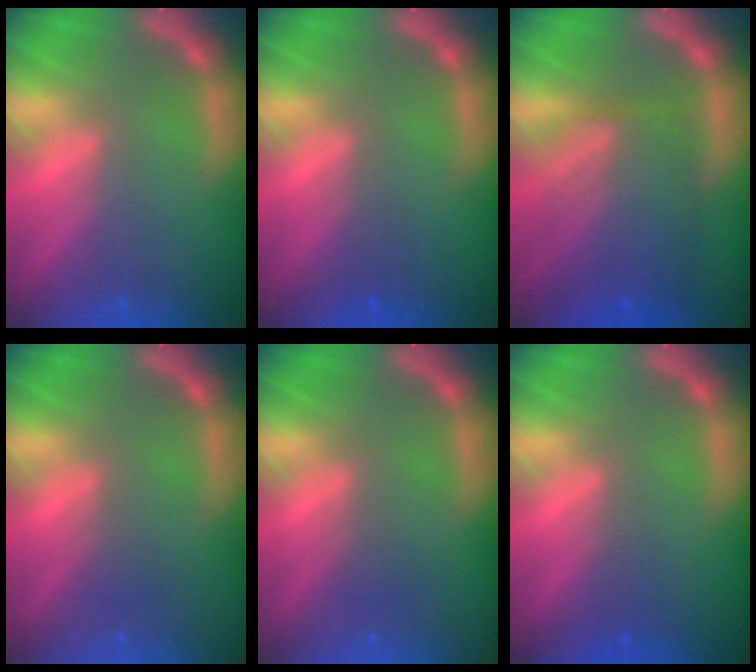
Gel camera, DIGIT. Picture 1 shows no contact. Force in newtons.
{"total": 1.0}
{"total": 8.0}
{"total": 1.0}
{"total": 1.0}
{"total": 1.0}